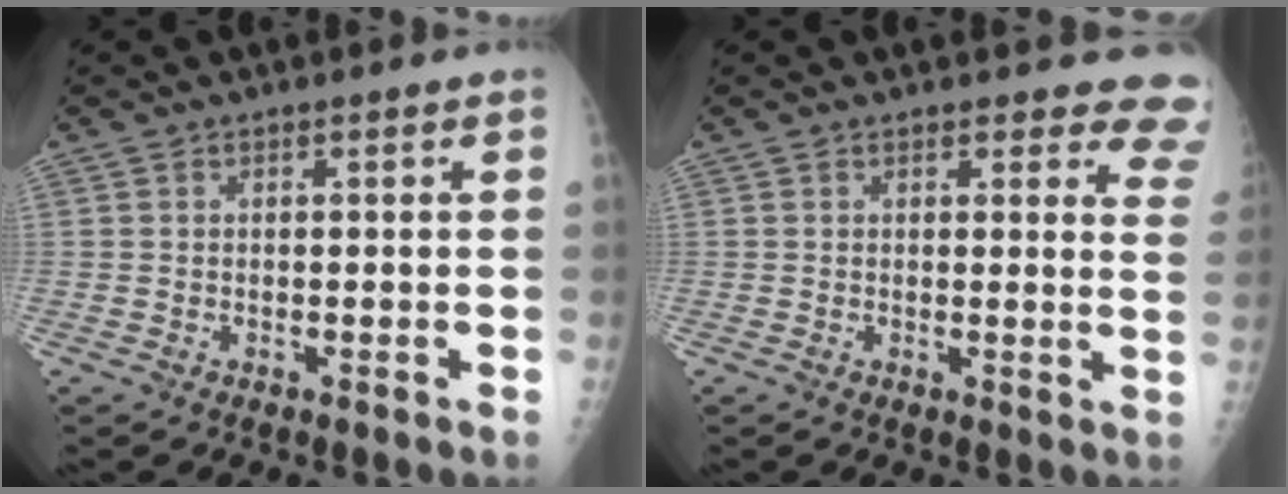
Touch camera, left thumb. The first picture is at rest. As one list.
[{"total": 8.7, "force": [7.8, 3.3, 2.1], "torque": [0.033, -0.035, 0.051]}]